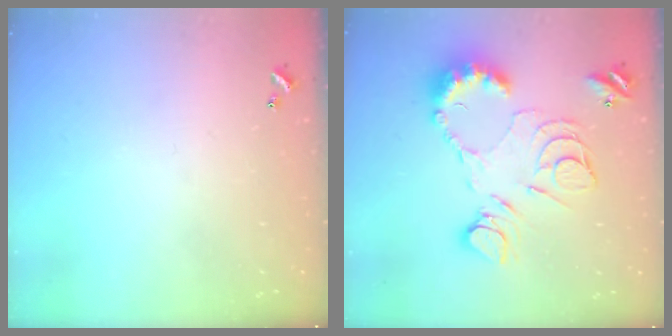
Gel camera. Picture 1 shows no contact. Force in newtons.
{"total": 15.0, "press": 15.0, "slide": 1.3}